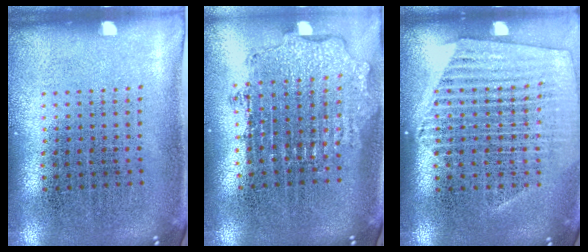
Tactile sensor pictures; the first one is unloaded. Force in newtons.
{"total": 1.9, "press": 1.5, "slide": 1.2}
{"total": 1.5, "press": 1.4, "slide": 0.5}